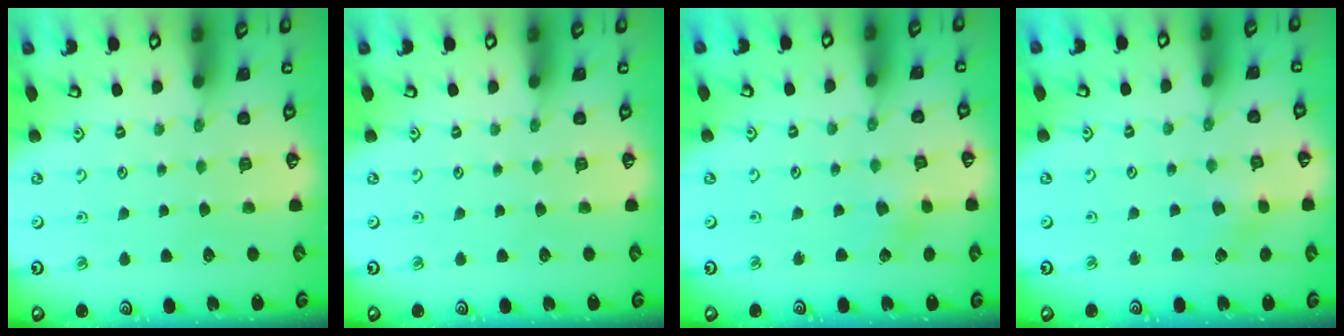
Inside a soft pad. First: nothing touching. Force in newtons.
{"total": 0.0}
{"total": 2.5, "press": 2.5, "slide": 0.4}
{"total": 2.8, "press": 2.8, "slide": 0.4}